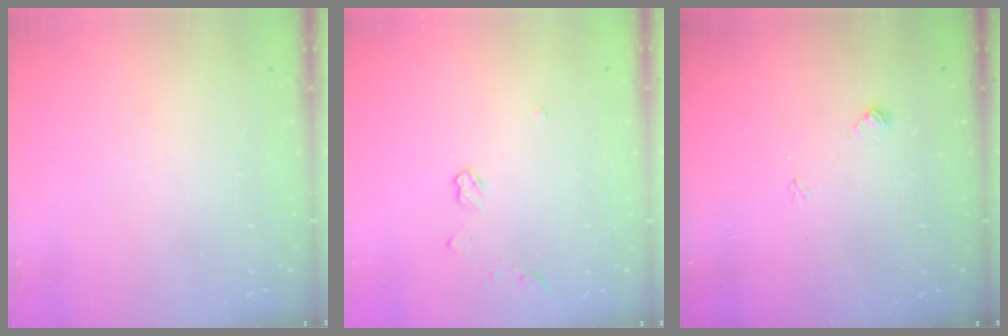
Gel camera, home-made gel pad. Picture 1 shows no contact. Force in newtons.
{"total": 3.3, "press": 3.2, "slide": 0.4}
{"total": 5.9, "press": 5.8, "slide": 0.5}